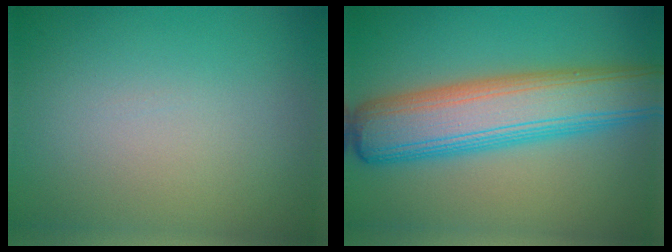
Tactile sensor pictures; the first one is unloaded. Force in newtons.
{"total": 9.2, "press": 9.2, "slide": 0.4}